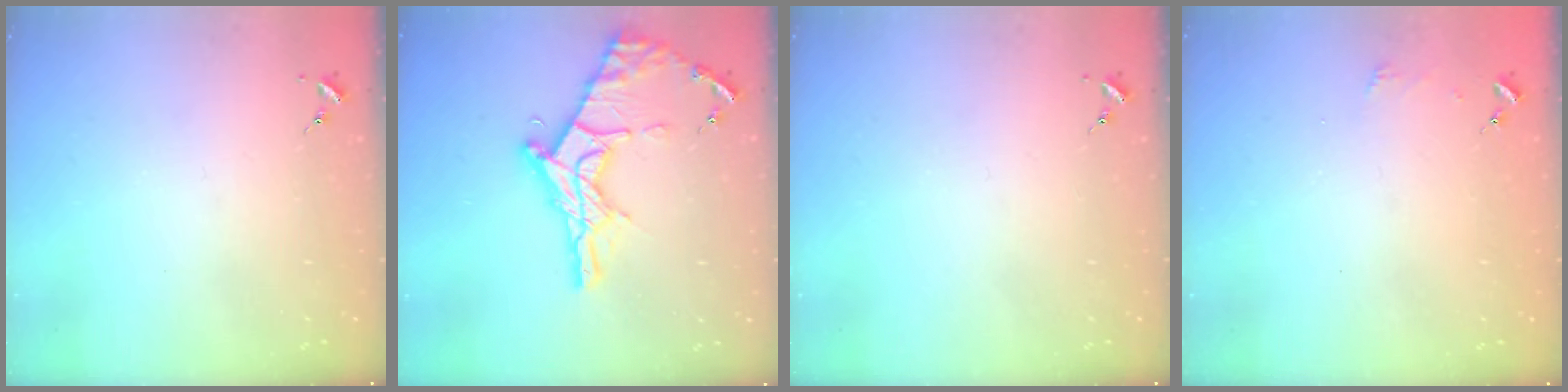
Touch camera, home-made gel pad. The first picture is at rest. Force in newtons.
{"total": 20.3, "press": 20.2, "slide": 1.5}
{"total": 0.0}
{"total": 2.4, "press": 2.4, "slide": 0.2}